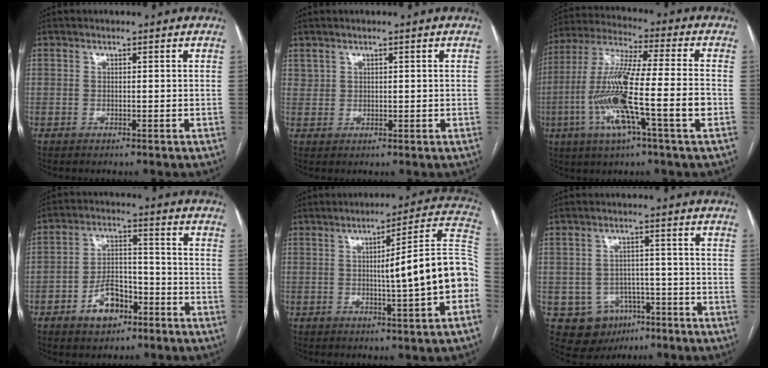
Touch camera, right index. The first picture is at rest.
{"total": 1.7, "force": [1.1, 1.2, 0.3], "torque": [0.001, 0.001, 0.021]}
{"total": 16.0, "force": [-4.2, 0.6, 15.5], "torque": [-0.305, -0.004, -0.083]}
{"total": 7.8, "force": [-4.2, 4.2, 5.0], "torque": [-0.096, 0.017, -0.068]}
{"total": 15.1, "force": [-1.9, 0.1, 15.0], "torque": [-0.184, 0.026, -0.029]}
{"total": 7.7, "force": [-3.6, 6.4, 2.3], "torque": [-0.034, 0.013, -0.040]}